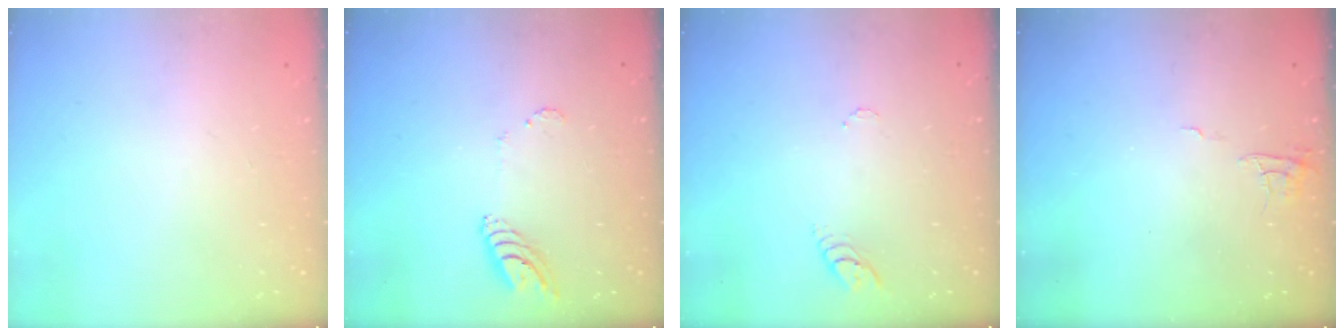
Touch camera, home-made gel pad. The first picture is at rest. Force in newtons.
{"total": 8.7, "press": 8.7, "slide": 0.9}
{"total": 3.9, "press": 3.9, "slide": 0.4}
{"total": 5.0, "press": 5.0, "slide": 0.4}